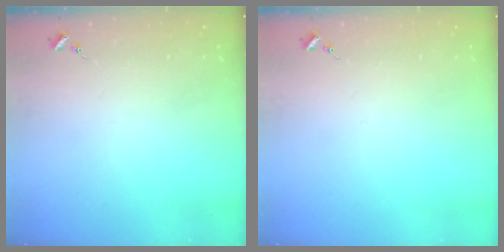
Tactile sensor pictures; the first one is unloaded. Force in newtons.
{"total": 0.0}